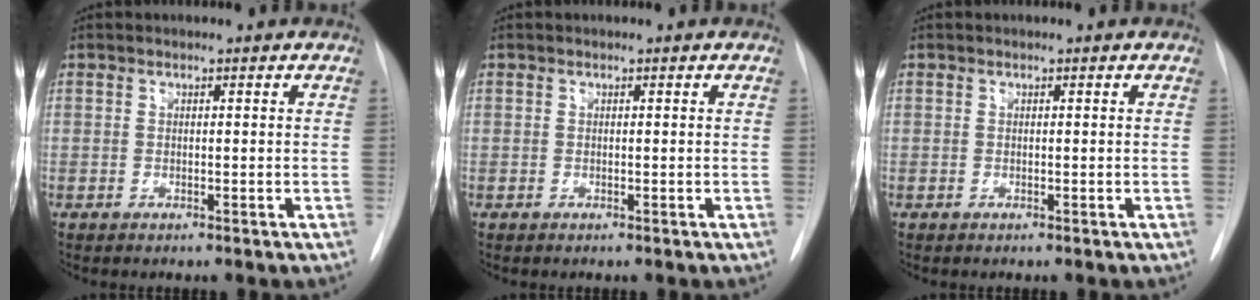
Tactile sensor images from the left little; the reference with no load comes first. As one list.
[{"total": 0.0}, {"total": 0.0}]